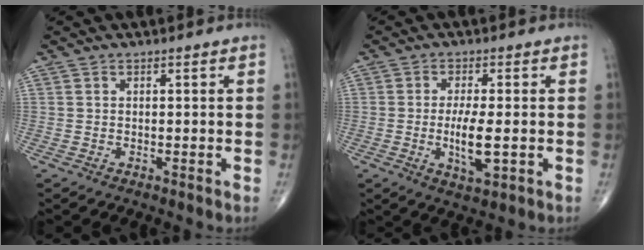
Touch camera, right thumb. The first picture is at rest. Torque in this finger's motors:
{"motor_torque": [1.25, 0.92, 0.75, 0.13, 0.25]}